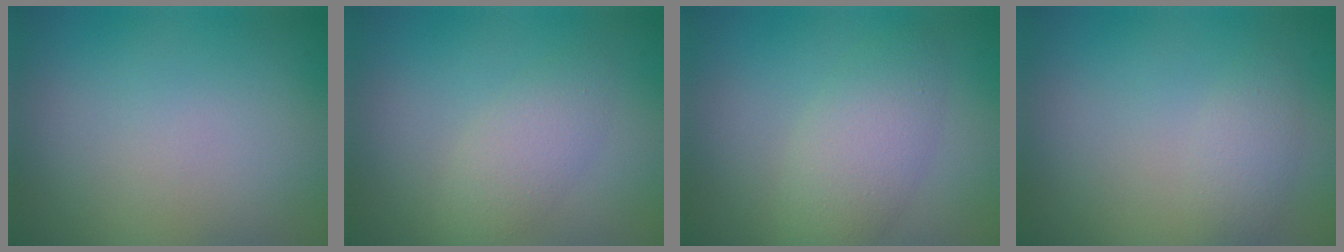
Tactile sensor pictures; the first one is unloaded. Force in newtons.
{"total": 2.7, "press": 2.6, "slide": 0.1}
{"total": 4.1, "press": 4.1, "slide": 0.1}
{"total": 1.9, "press": 1.9, "slide": 0.1}